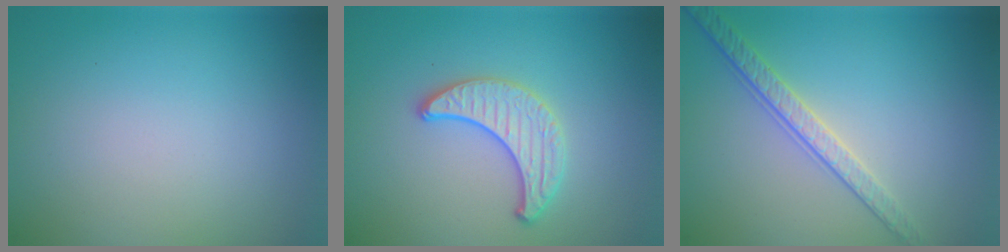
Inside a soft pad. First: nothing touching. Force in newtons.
{"total": 3.0, "press": 2.8, "slide": 0.9}
{"total": 2.8, "press": 2.4, "slide": 1.5}